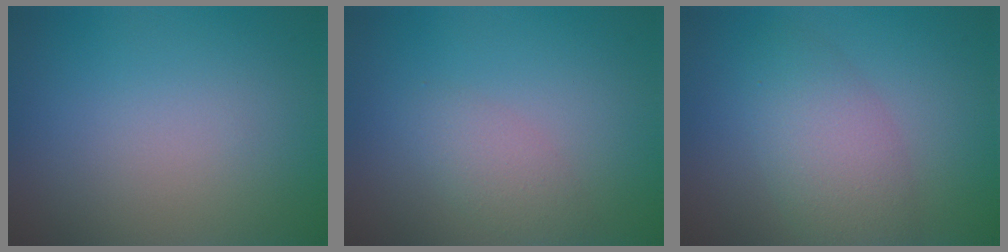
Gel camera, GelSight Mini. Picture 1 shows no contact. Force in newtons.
{"total": 2.0, "press": 2.0, "slide": 0.1}
{"total": 4.3, "press": 4.3, "slide": 0.1}